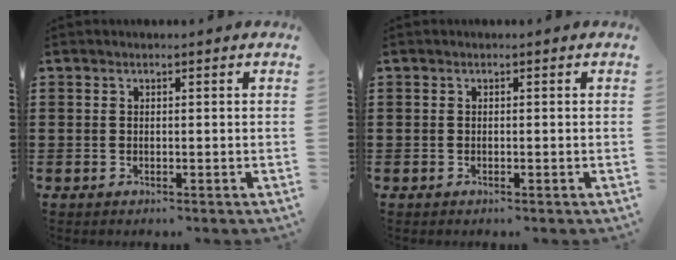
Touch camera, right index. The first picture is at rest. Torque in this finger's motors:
{"motor_torque": [0.25, 0.89, 0.02, -0.01]}